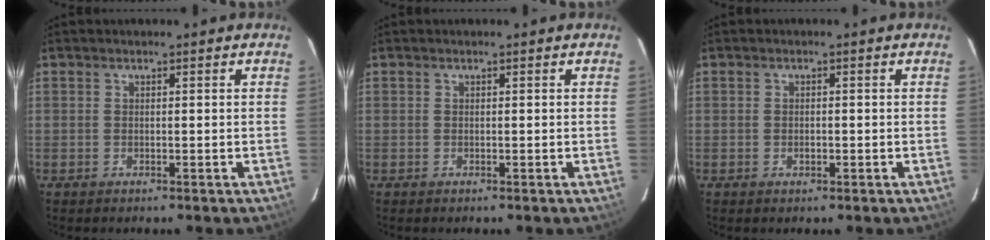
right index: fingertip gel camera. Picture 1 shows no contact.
{"total": 0.0}
{"total": 1.1, "force": [-0.3, 0.9, 0.7], "torque": [-0.011, 0.002, -0.006]}